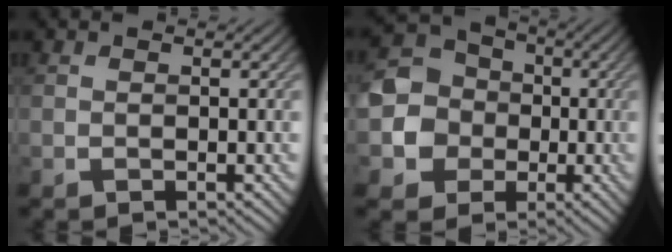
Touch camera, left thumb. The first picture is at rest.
{"total": 9.4, "force": [-1.1, 8.9, 2.9], "torque": [-0.088, 0.002, -0.044]}